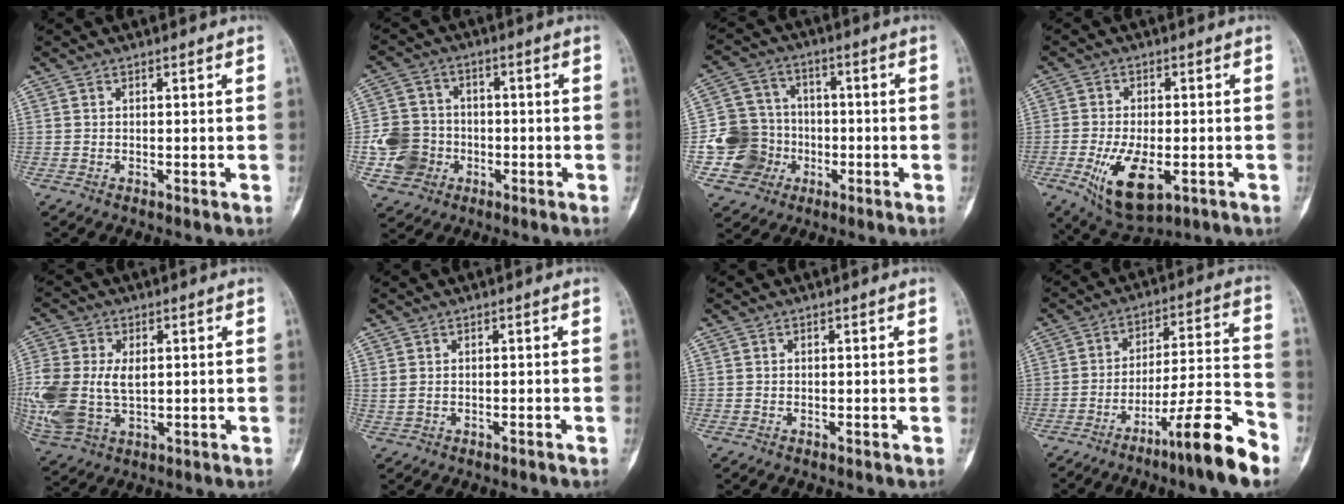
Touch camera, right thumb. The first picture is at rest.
{"total": 9.7, "force": [-2.4, 8.8, 3.4], "torque": [-0.043, 0.017, -0.043]}
{"total": 11.7, "force": [-2.6, 10.9, 3.4], "torque": [-0.029, 0.025, -0.044]}
{"total": 11.3, "force": [-3.8, 5.4, 9.2], "torque": [-0.153, -0.006, -0.054]}
{"total": 17.7, "force": [0.2, 11.7, 13.3], "torque": [-0.342, -0.006, 0.022]}
{"total": 1.0, "force": [-0.1, 0.5, 0.9], "torque": [-0.030, 0.015, 0.010]}
{"total": 0.0}
{"total": 14.6, "force": [-9.5, 1.0, 11.1], "torque": [-0.179, 0.068, -0.152]}